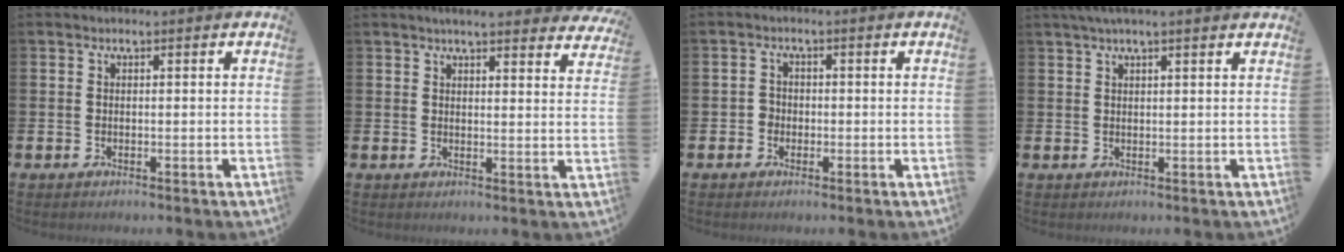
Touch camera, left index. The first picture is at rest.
{"total": 4.2, "force": [4.1, 0.4, 1.2], "torque": [-0.020, -0.020, 0.071]}
{"total": 1.6, "force": [-0.7, 1.5, 0.2], "torque": [-0.002, 0.003, -0.018]}
{"total": 2.5, "force": [2.1, 0.0, 1.4], "torque": [-0.027, 0.000, 0.037]}